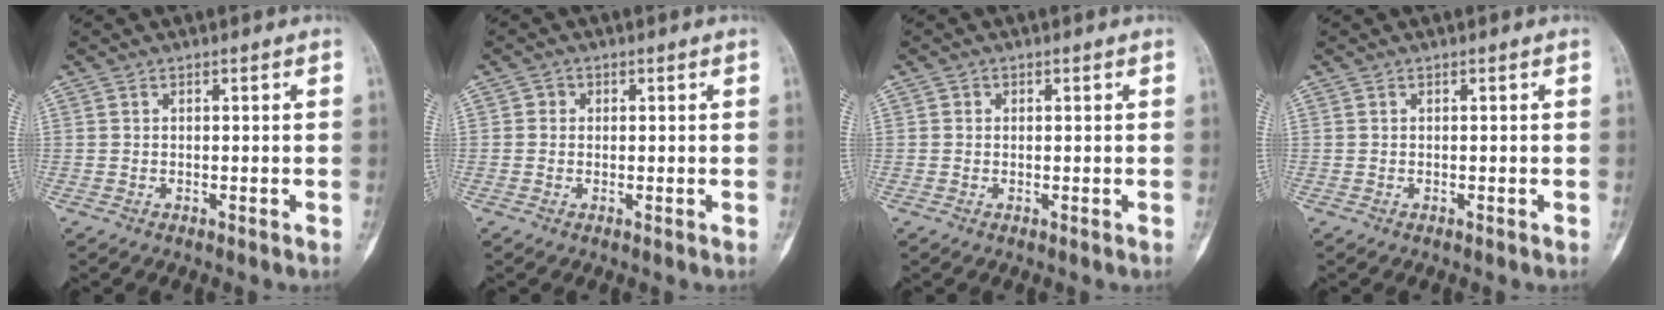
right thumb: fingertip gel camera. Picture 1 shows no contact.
{"total": 1.5, "force": [0.2, 1.4, 0.4], "torque": [0.002, 0.003, -0.001]}
{"total": 0.8, "force": [0.1, 0.8, 0.2], "torque": [0.002, 0.002, 0.001]}
{"total": 0.0}